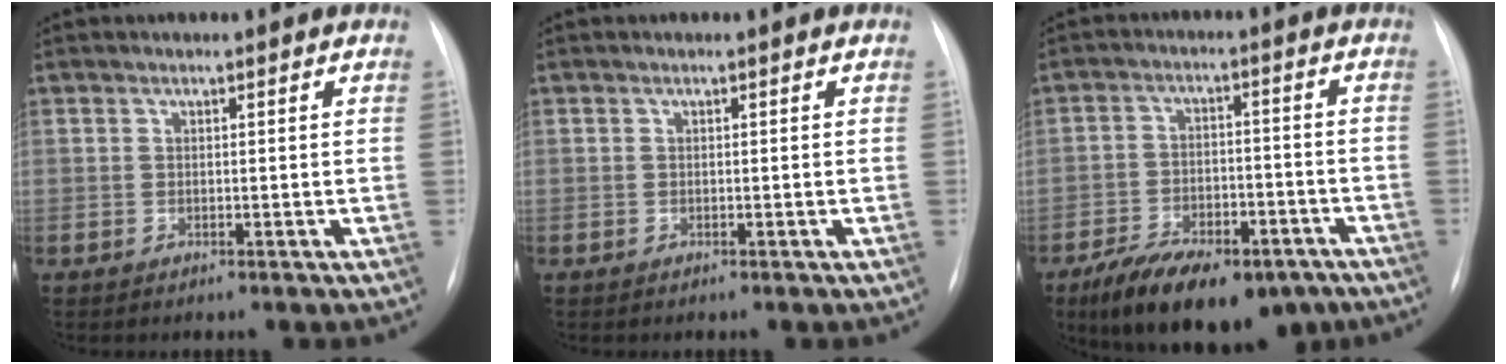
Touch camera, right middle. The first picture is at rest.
{"total": 0.0}
{"total": 16.3, "force": [-11.2, 7.4, 9.2], "torque": [-0.147, 0.004, -0.173]}